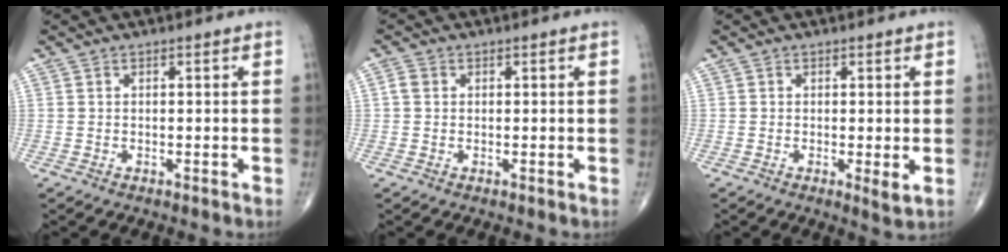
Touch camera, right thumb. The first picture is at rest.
{"total": 1.7, "force": [0.2, 1.5, 0.9], "torque": [-0.017, 0.006, 0.003]}
{"total": 2.2, "force": [-0.1, 0.5, 2.2], "torque": [-0.037, -0.010, -0.006]}